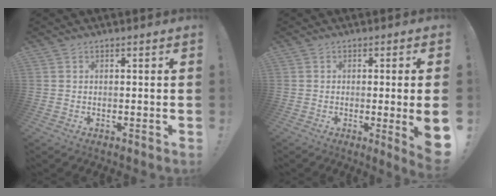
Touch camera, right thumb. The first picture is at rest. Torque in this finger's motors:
{"motor_torque": [0.03, 0.09, 0.42, 0.42, 0.06]}